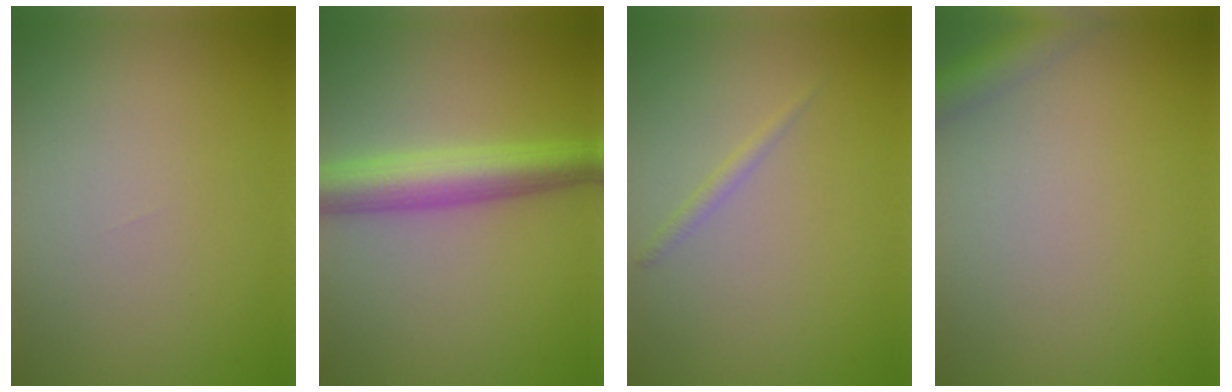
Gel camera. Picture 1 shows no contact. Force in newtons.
{"total": 5.6, "press": 5.6, "slide": 0.3}
{"total": 0.9, "press": 0.9, "slide": 0.1}
{"total": 2.7, "press": 2.7, "slide": 0.1}